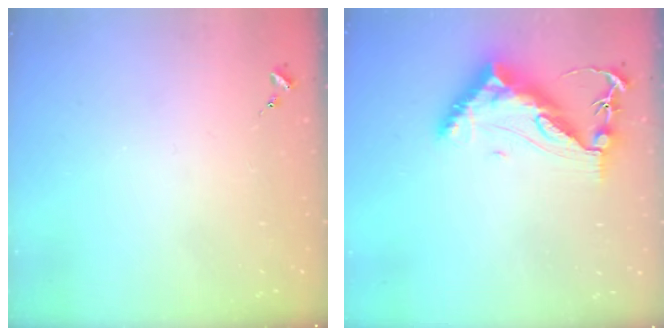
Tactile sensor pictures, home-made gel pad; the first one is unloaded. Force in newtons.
{"total": 12.9, "press": 12.8, "slide": 1.5}